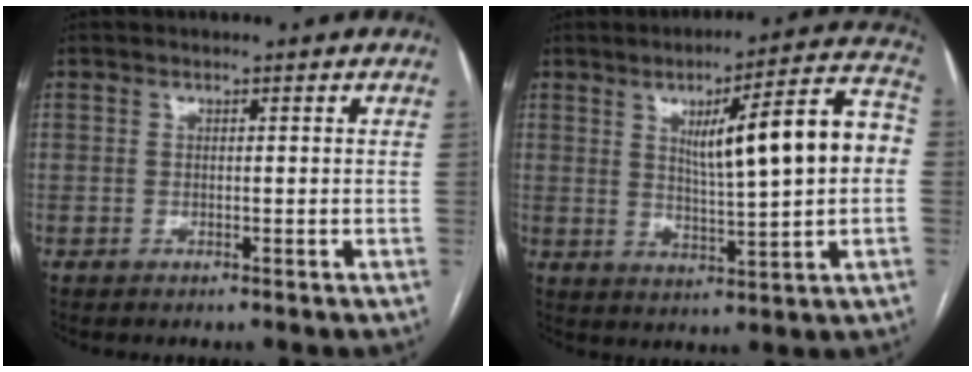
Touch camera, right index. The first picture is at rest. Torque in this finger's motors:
{"motor_torque": [0.97, 0.52, 0.38, 0.13]}